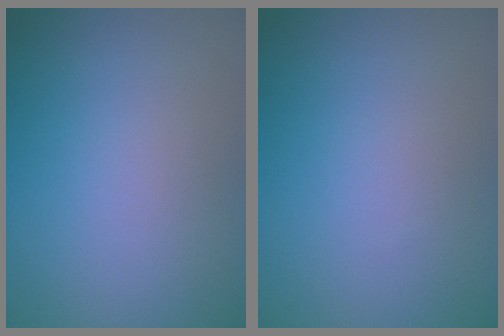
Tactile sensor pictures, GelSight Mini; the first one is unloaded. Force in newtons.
{"total": 0.0}